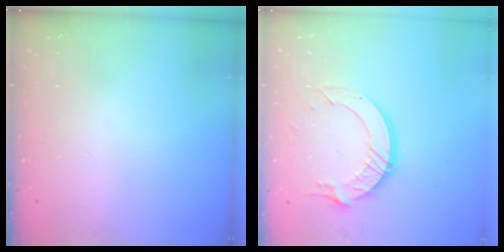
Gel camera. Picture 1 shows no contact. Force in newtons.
{"total": 11.8, "press": 11.8, "slide": 1.1}